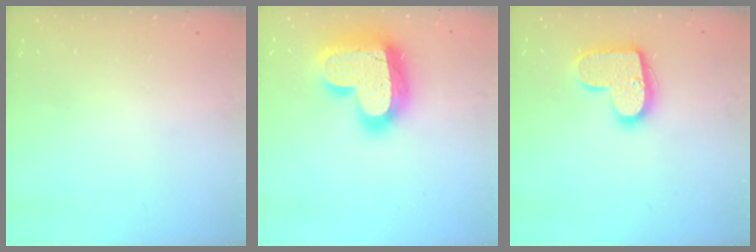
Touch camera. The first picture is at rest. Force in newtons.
{"total": 26.7, "press": 26.6, "slide": 1.8}
{"total": 14.4, "press": 14.4, "slide": 0.7}